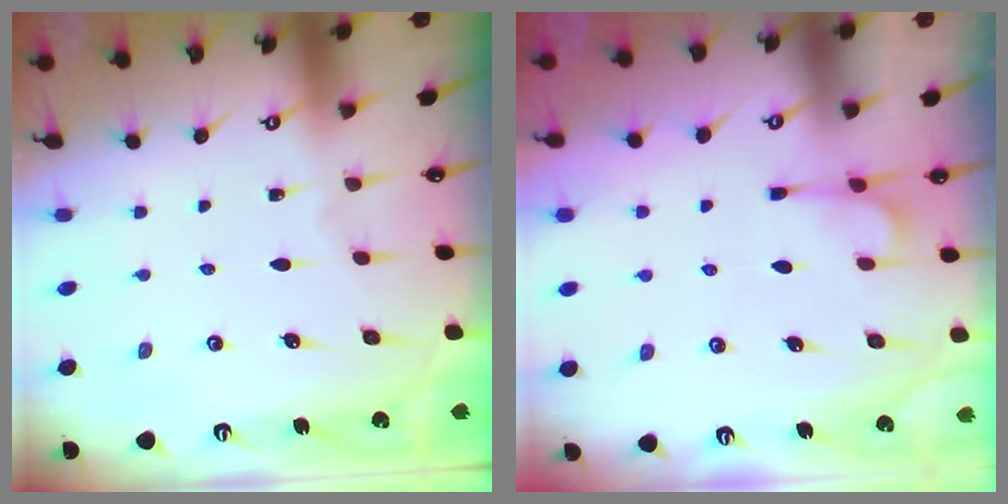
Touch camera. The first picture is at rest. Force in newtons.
{"total": 1.8, "press": 1.4, "slide": 1.1}